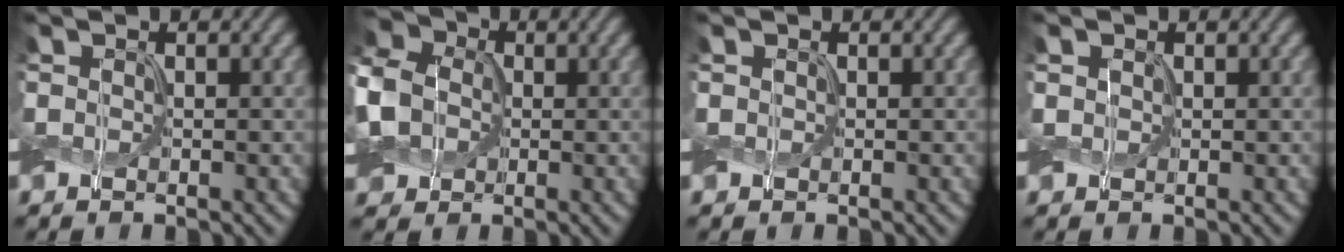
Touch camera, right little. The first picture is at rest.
{"total": 8.7, "force": [-0.3, 7.1, 4.9], "torque": [-0.121, 0.011, -0.030]}
{"total": 0.0}
{"total": 0.8, "force": [0.2, 0.8, 0.3], "torque": [-0.008, 0.001, 0.003]}